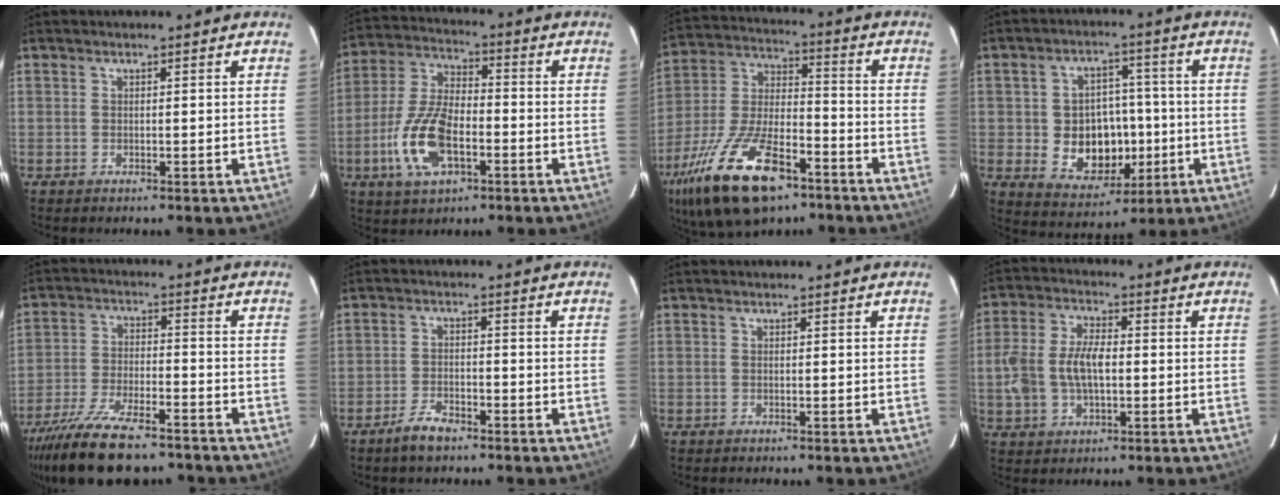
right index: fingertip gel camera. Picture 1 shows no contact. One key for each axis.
{"total": 13.6, "fx": -4.9, "fy": 6.6, "fz": 10.9, "tx": -0.236, "ty": 0.001, "tz": -0.089}
{"total": 22.5, "fx": -13.3, "fy": 9.5, "fz": 15.4, "tx": -0.317, "ty": -0.022, "tz": -0.232}
{"total": 11.9, "fx": -2.1, "fy": 9.5, "fz": 6.9, "tx": -0.146, "ty": 0.009, "tz": -0.012}
{"total": 17.9, "fx": -14.3, "fy": 5.2, "fz": 9.4, "tx": -0.197, "ty": -0.037, "tz": -0.239}
{"total": 4.7, "fx": -3.6, "fy": 1.8, "fz": 2.4, "tx": -0.062, "ty": -0.001, "tz": -0.065}
{"total": 0.0}
{"total": 10.5, "fx": -1.0, "fy": 6.3, "fz": 8.4, "tx": -0.171, "ty": 0.011, "tz": -0.014}